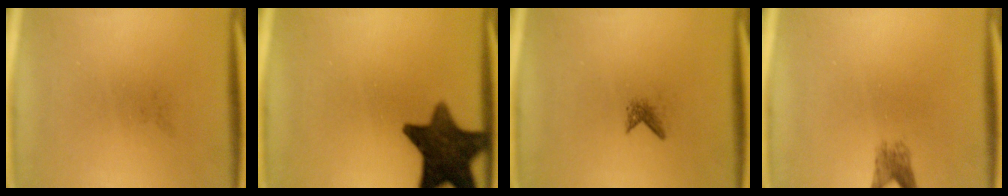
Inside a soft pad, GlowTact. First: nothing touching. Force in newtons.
{"total": 12.7}
{"total": 1.1}
{"total": 2.2}